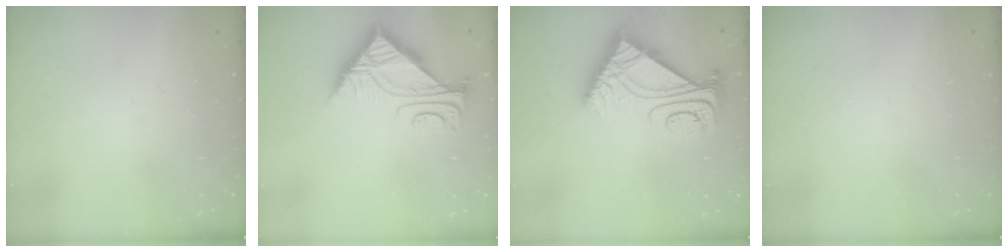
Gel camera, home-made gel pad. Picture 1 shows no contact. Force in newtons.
{"total": 6.6, "press": 6.6, "slide": 0.8}
{"total": 9.6, "press": 9.6, "slide": 0.9}
{"total": 0.0}